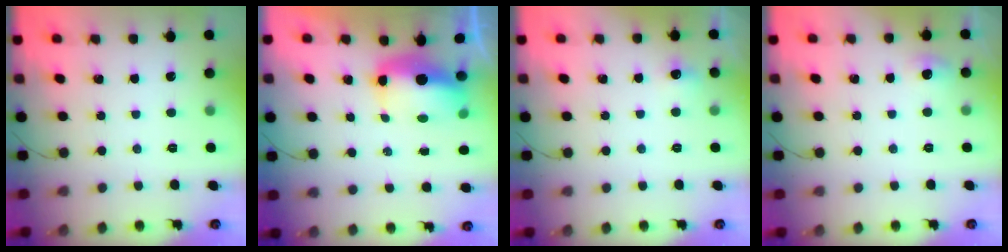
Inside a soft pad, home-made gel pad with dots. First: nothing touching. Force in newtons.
{"total": 8.9, "press": 8.7, "slide": 2.0}
{"total": 10.6, "press": 4.4, "slide": 9.7}
{"total": 4.5, "press": 4.3, "slide": 1.3}